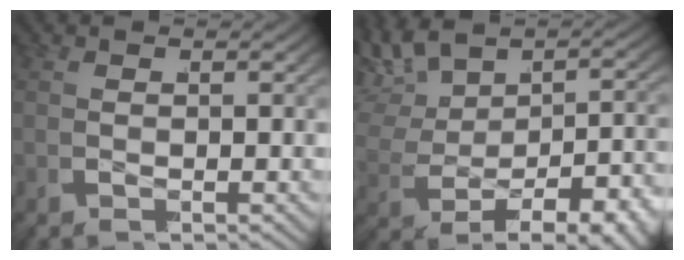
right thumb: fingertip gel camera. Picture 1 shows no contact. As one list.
[{"total": 7.9, "force": [-0.4, 5.1, 5.9], "torque": [-0.135, -0.018, 0.006]}]